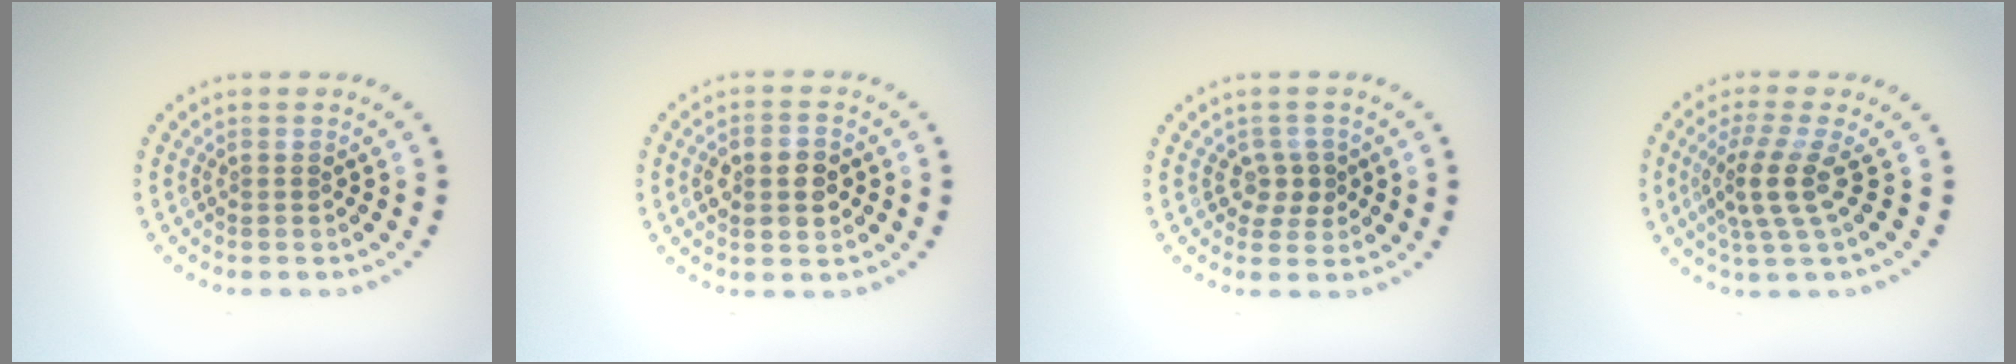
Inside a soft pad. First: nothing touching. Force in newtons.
{"total": 3.6, "press": 3.6, "slide": 0.2}
{"total": 1.9, "press": 1.7, "slide": 0.8}
{"total": 3.6, "press": 2.7, "slide": 2.4}